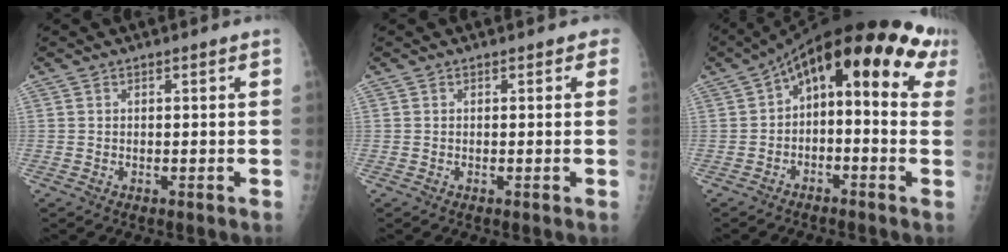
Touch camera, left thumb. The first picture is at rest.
{"total": 0.8, "force": [0.5, 0.6, 0.3], "torque": [0.011, 0.000, -0.002]}
{"total": 16.0, "force": [4.6, 7.4, 13.4], "torque": [-0.153, 0.044, 0.047]}